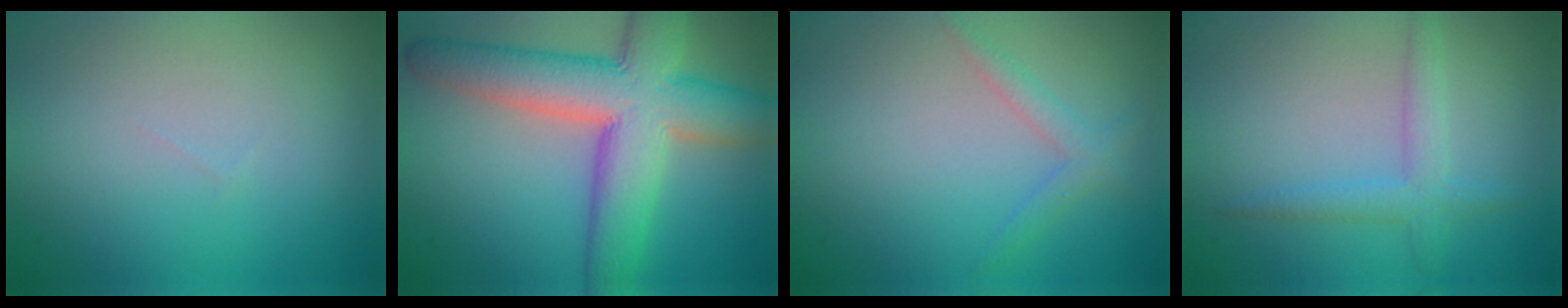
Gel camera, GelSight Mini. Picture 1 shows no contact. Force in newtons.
{"total": 10.4, "press": 10.4, "slide": 0.4}
{"total": 1.8, "press": 1.8, "slide": 0.1}
{"total": 2.0, "press": 2.0, "slide": 0.1}